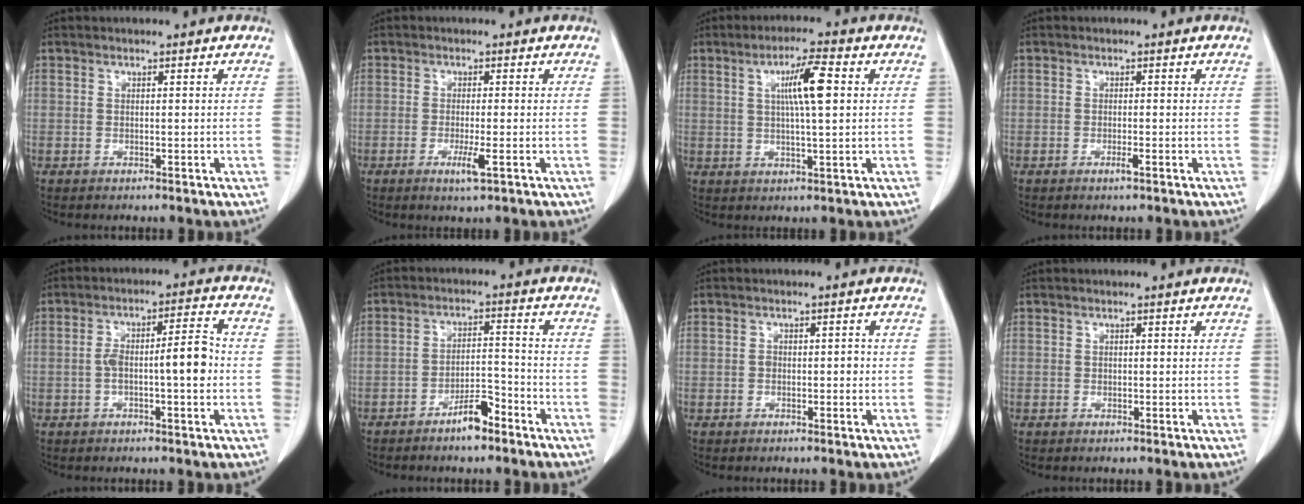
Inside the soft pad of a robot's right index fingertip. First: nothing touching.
{"total": 3.2, "force": [-1.3, 0.1, 2.9], "torque": [-0.052, -0.007, -0.022]}
{"total": 7.1, "force": [1.7, 0.4, 6.9], "torque": [-0.120, 0.004, 0.028]}
{"total": 1.1, "force": [-0.6, 0.1, 1.0], "torque": [-0.018, -0.001, -0.011]}
{"total": 8.4, "force": [-1.1, 1.2, 8.2], "torque": [-0.143, 0.026, -0.019]}
{"total": 5.4, "force": [-3.9, 1.4, 3.5], "torque": [-0.059, 0.007, -0.067]}
{"total": 1.8, "force": [-0.3, 1.1, 1.4], "torque": [-0.018, 0.007, -0.004]}
{"total": 0.0}